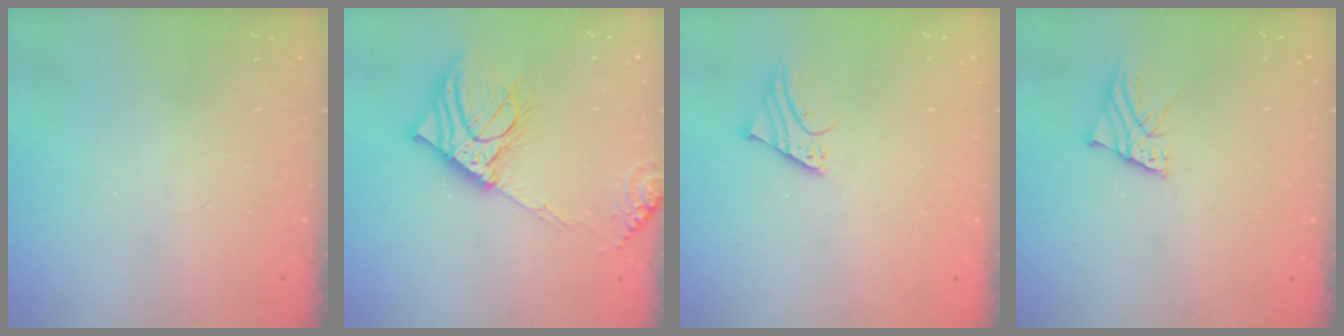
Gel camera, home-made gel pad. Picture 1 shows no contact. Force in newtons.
{"total": 16.6, "press": 16.2, "slide": 3.4}
{"total": 2.0, "press": 2.0, "slide": 0.2}
{"total": 2.5, "press": 2.5, "slide": 0.2}